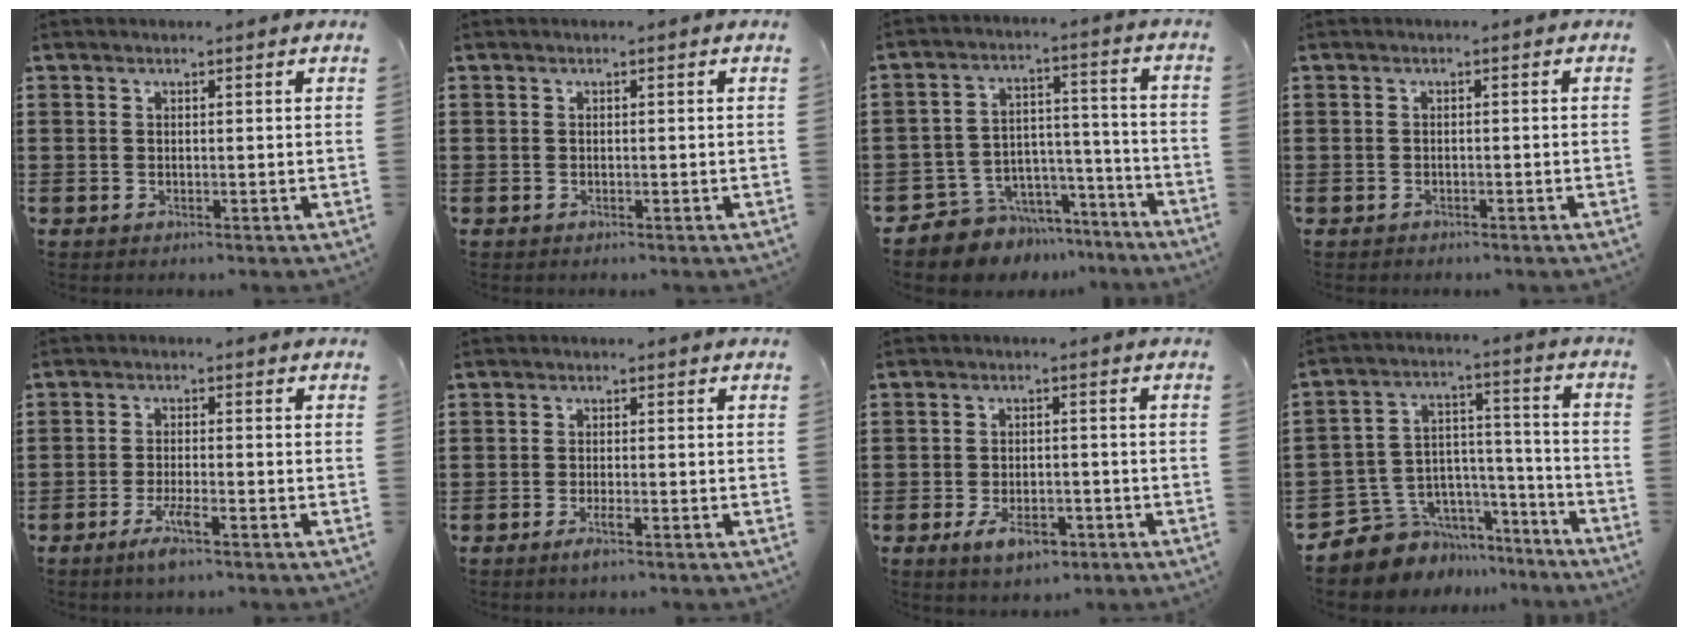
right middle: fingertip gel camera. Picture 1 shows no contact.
{"total": 0.0}
{"total": 6.9, "force": [-6.2, 3.0, -0.4], "torque": [0.004, 0.017, -0.119]}
{"total": 0.8, "force": [-0.7, 0.4, 0.0], "torque": [0.000, 0.002, -0.016]}
{"total": 3.8, "force": [-2.3, 0.3, 3.0], "torque": [-0.062, -0.006, -0.044]}
{"total": 1.9, "force": [-1.1, 0.1, 1.5], "torque": [-0.033, -0.005, -0.021]}
{"total": 4.6, "force": [-2.9, 2.2, 2.8], "torque": [-0.057, 0.003, -0.057]}
{"total": 7.6, "force": [-5.8, 4.9, 0.2], "torque": [-0.030, 0.002, -0.108]}